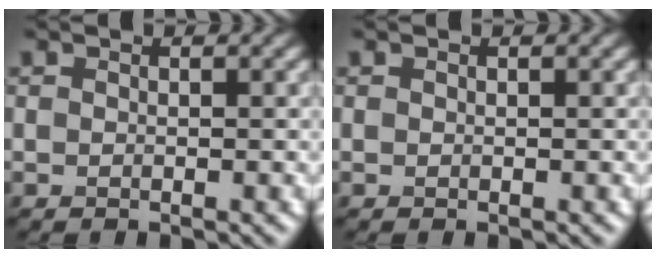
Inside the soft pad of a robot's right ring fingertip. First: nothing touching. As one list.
[{"total": 0.0}]